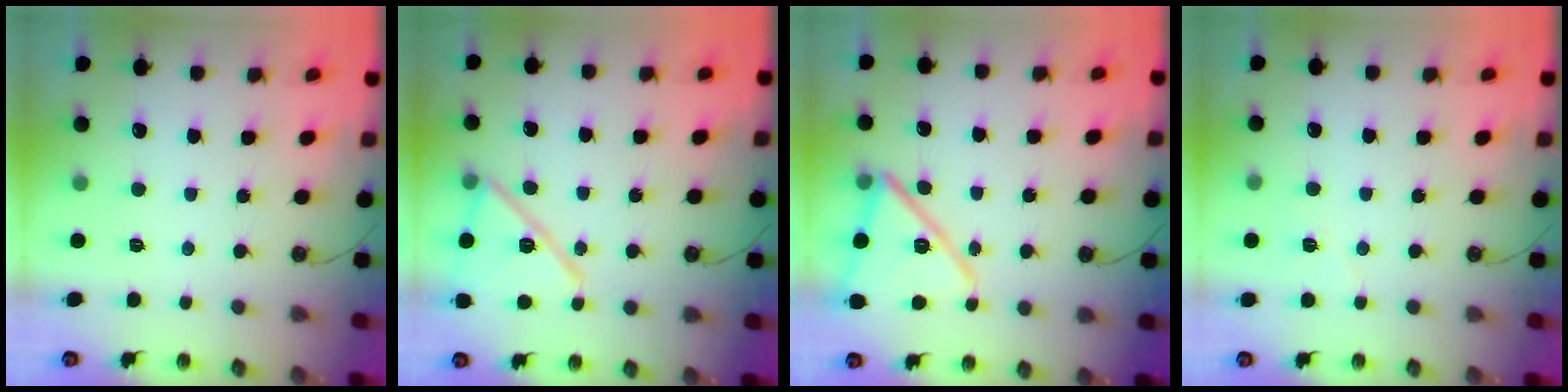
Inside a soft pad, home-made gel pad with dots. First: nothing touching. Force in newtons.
{"total": 16.1, "press": 16.0, "slide": 2.4}
{"total": 16.0, "press": 16.0, "slide": 1.2}
{"total": 6.2, "press": 5.5, "slide": 2.9}